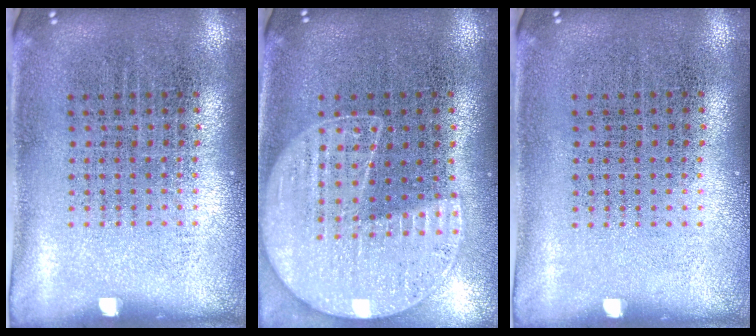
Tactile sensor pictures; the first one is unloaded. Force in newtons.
{"total": 1.3, "press": 1.2, "slide": 0.3}
{"total": 0.0}